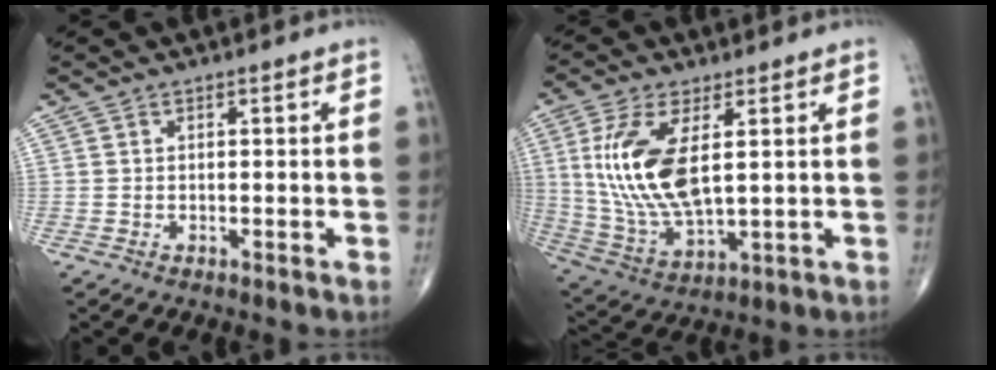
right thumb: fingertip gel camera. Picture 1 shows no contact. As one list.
[{"total": 15.2, "force": [3.1, 6.6, 13.3], "torque": [-0.284, -0.018, 0.072]}]